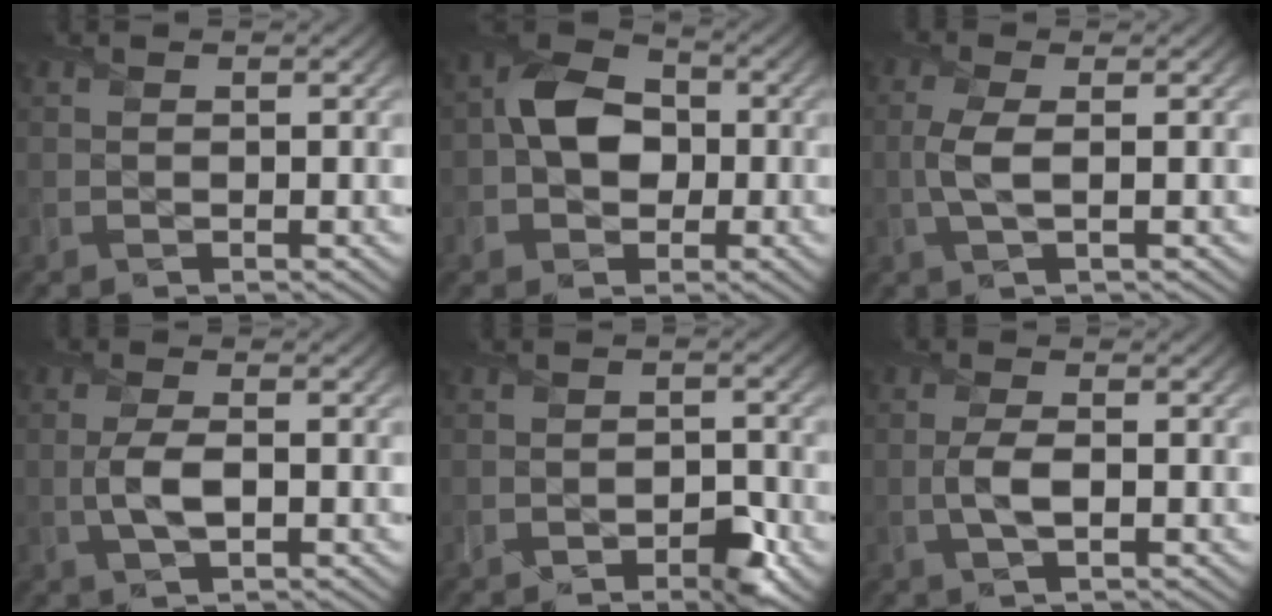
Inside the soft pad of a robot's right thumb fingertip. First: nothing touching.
{"total": 7.1, "force": [-0.3, 5.4, 4.6], "torque": [-0.084, 0.011, -0.024]}
{"total": 3.1, "force": [0.0, 0.8, 3.0], "torque": [-0.073, 0.004, -0.004]}
{"total": 3.7, "force": [-0.5, 1.5, 3.4], "torque": [-0.078, 0.000, -0.013]}
{"total": 4.1, "force": [-2.2, 2.4, 2.5], "torque": [-0.033, -0.002, -0.040]}
{"total": 3.0, "force": [-0.4, 1.1, 2.7], "torque": [-0.064, 0.001, -0.012]}